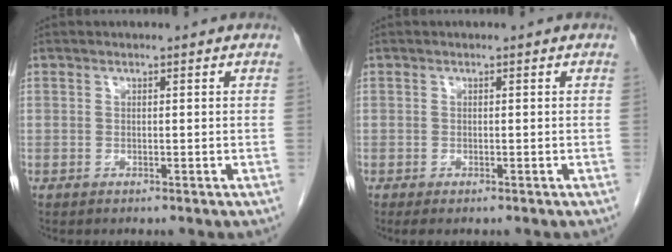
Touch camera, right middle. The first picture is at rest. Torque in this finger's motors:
{"motor_torque": [0.13, -0.12, 0.02, 0.02]}